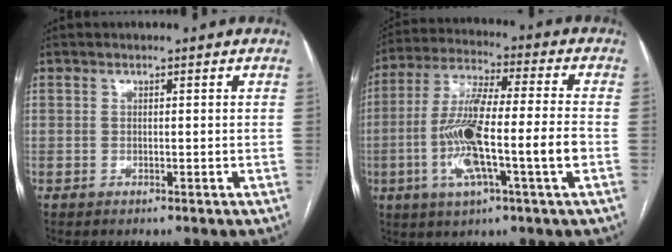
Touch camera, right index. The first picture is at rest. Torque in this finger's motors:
{"motor_torque": [2.00, -0.14, 1.05, 0.21]}